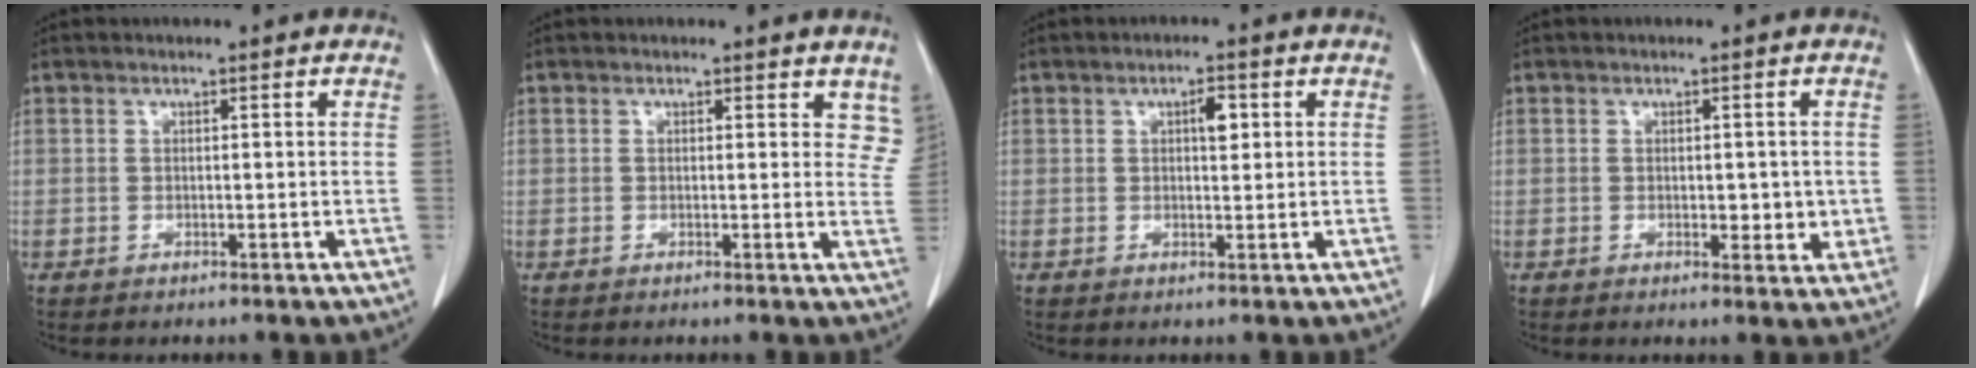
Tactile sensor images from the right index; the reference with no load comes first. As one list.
[{"total": 4.5, "force": [3.6, 2.3, 1.6], "torque": [0.004, -0.009, 0.025]}, {"total": 2.6, "force": [0.8, 1.0, 2.3], "torque": [-0.037, 0.001, 0.012]}, {"total": 3.3, "force": [-0.1, 1.9, 2.7], "torque": [-0.021, -0.001, 0.006]}]